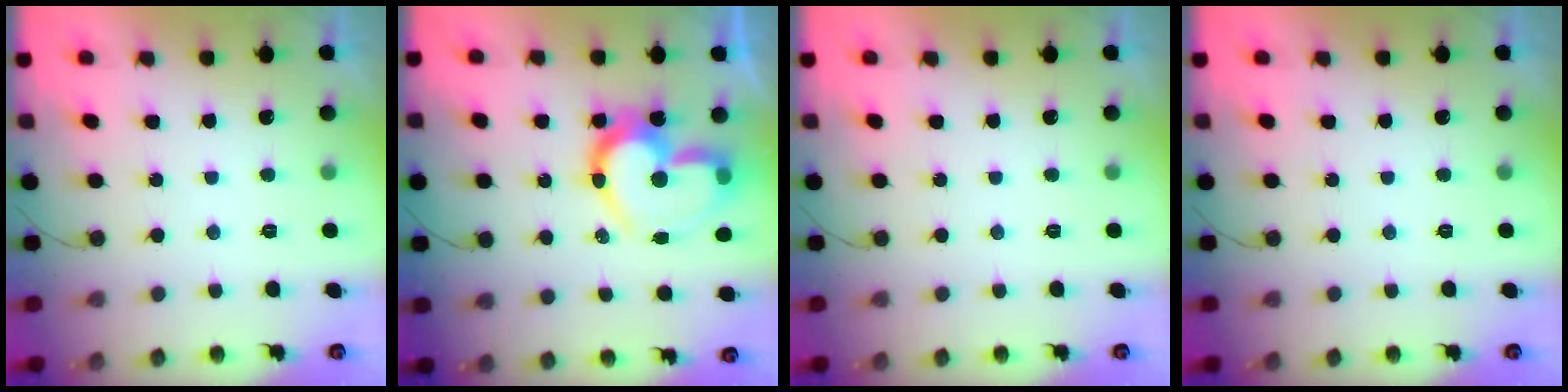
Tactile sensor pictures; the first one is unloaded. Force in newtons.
{"total": 18.9, "press": 18.8, "slide": 1.9}
{"total": 0.0}
{"total": 0.0}